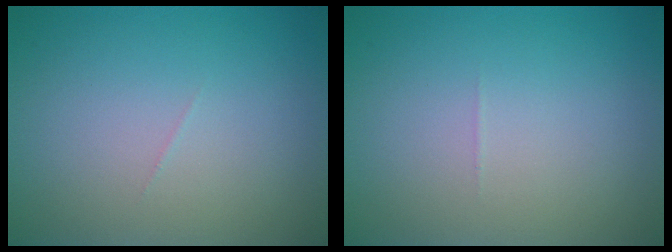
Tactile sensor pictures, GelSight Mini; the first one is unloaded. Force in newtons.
{"total": 0.0}